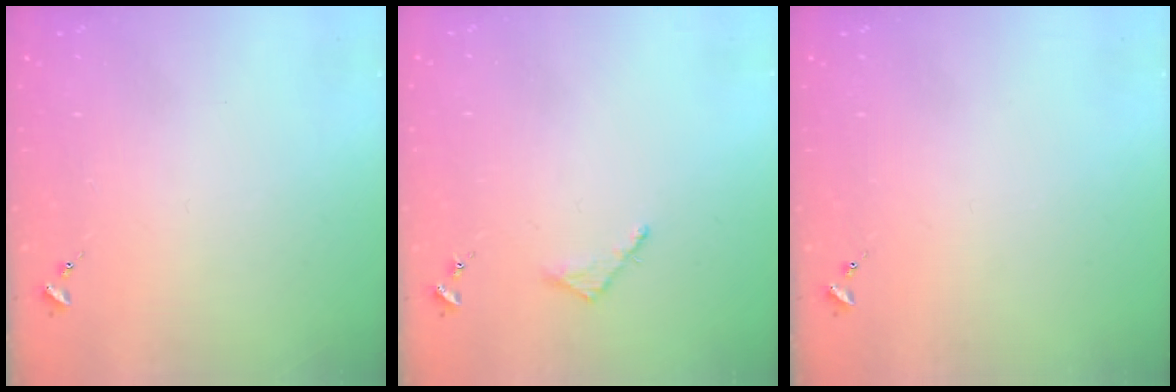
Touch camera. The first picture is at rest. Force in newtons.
{"total": 2.7, "press": 2.7, "slide": 0.3}
{"total": 0.0}